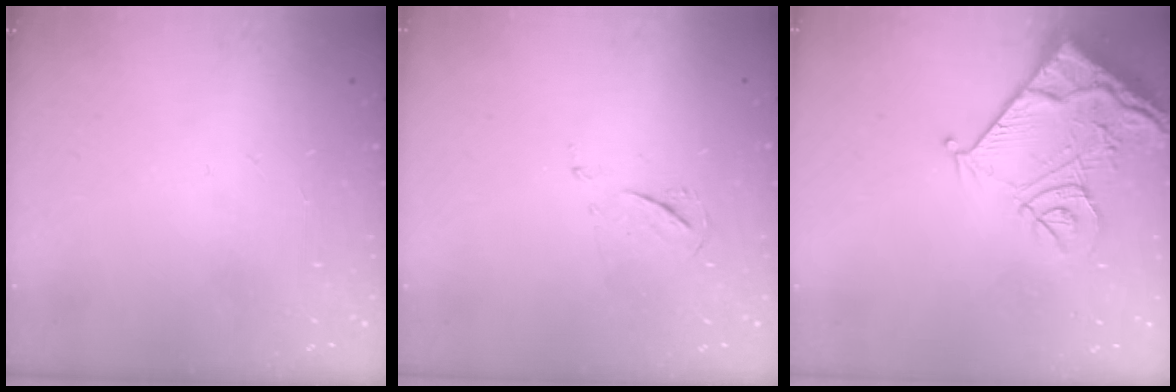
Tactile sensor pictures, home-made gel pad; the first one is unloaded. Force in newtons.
{"total": 5.6, "press": 5.6, "slide": 0.8}
{"total": 13.6, "press": 13.5, "slide": 1.7}